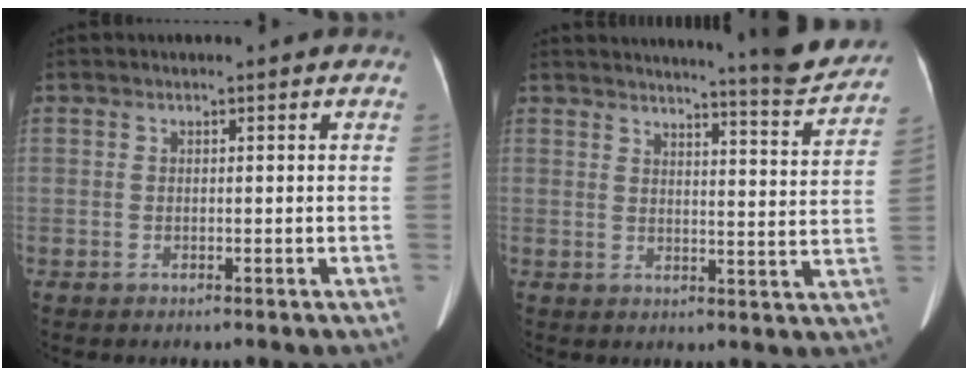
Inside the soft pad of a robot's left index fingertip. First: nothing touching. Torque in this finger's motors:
{"motor_torque": [-0.43, -0.89, -0.16, 0.01]}